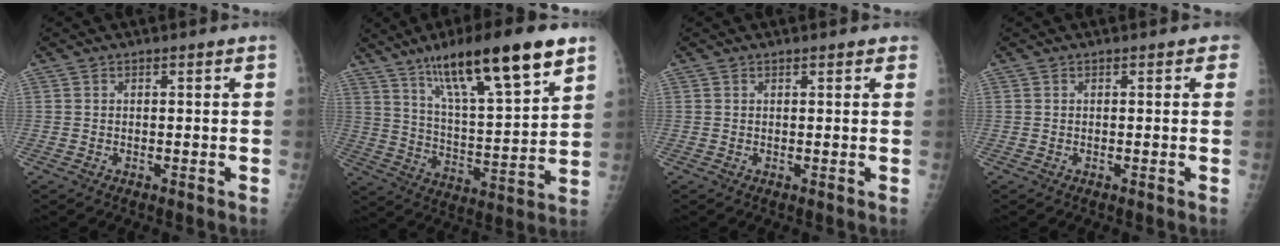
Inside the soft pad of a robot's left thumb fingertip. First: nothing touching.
{"total": 21.2, "force": [13.0, 4.4, 16.1], "torque": [-0.246, -0.046, 0.223]}
{"total": 1.4, "force": [1.1, 0.6, 0.6], "torque": [0.003, -0.001, 0.009]}
{"total": 0.9, "force": [0.4, 0.7, 0.5], "torque": [0.014, 0.002, -0.002]}